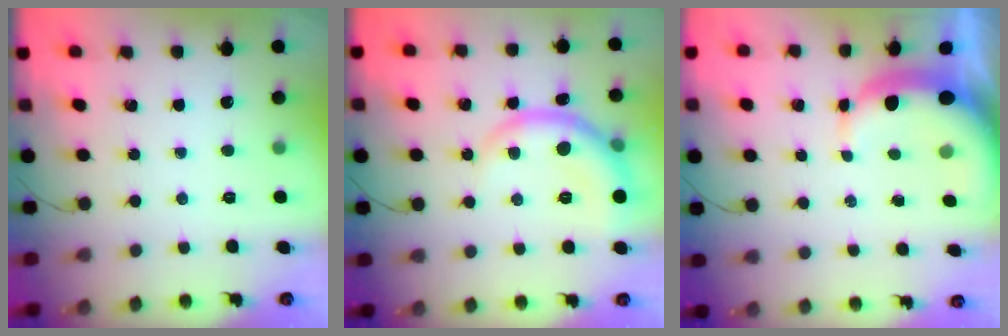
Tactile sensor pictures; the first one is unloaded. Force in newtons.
{"total": 9.6, "press": 9.6, "slide": 1.1}
{"total": 7.1, "press": 7.0, "slide": 1.2}